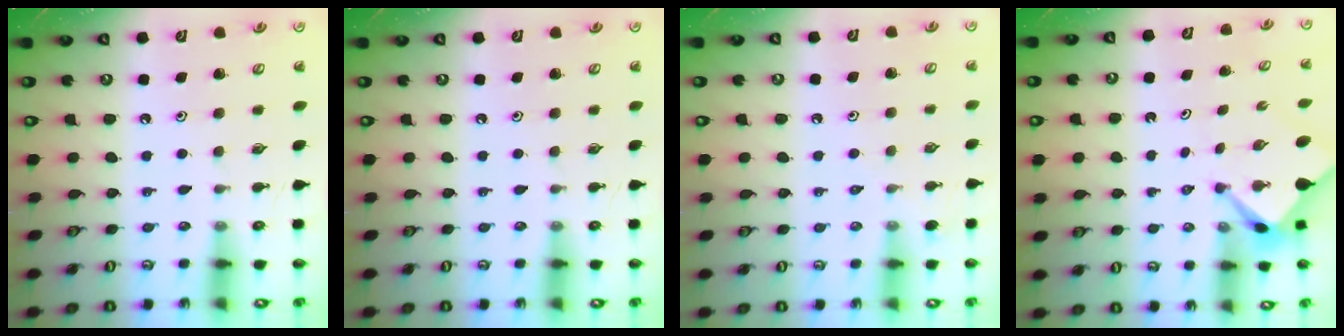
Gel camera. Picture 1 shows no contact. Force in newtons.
{"total": 0.0}
{"total": 3.2, "press": 3.1, "slide": 0.6}
{"total": 2.9, "press": 2.9, "slide": 0.4}